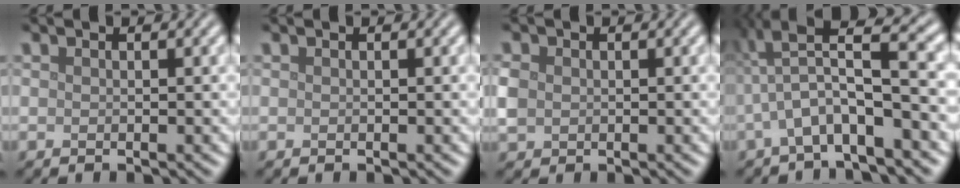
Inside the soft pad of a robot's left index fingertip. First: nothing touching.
{"total": 0.0}
{"total": 2.1, "force": [0.1, 1.9, 0.9], "torque": [-0.023, 0.002, 0.000]}
{"total": 6.6, "force": [-1.1, 1.6, 6.3], "torque": [-0.112, 0.019, -0.029]}